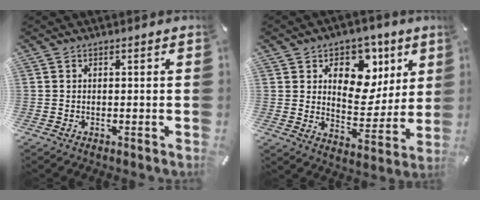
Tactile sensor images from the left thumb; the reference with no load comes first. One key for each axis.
{"total": 13.0, "fx": 5.4, "fy": 9.8, "fz": 6.6, "tx": -0.079, "ty": -0.037, "tz": 0.095}